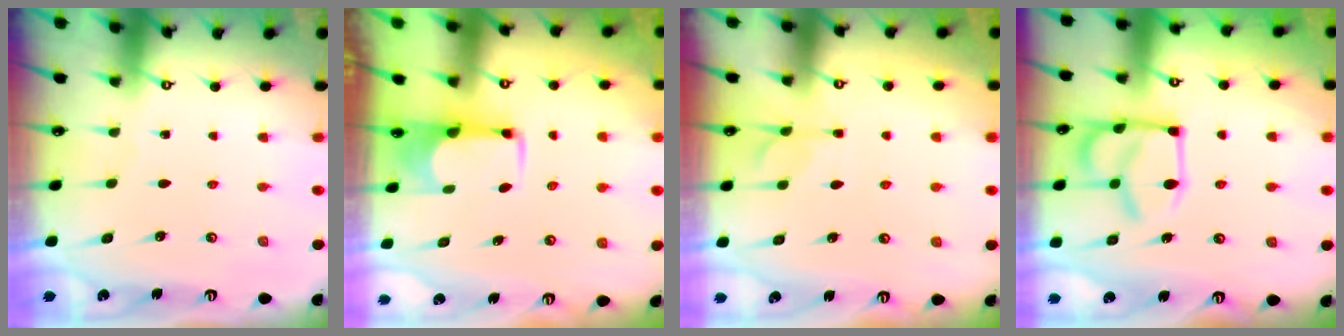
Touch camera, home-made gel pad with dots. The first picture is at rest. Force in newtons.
{"total": 1.6, "press": 1.5, "slide": 0.6}
{"total": 3.0, "press": 2.7, "slide": 1.3}
{"total": 14.1, "press": 14.1, "slide": 0.9}